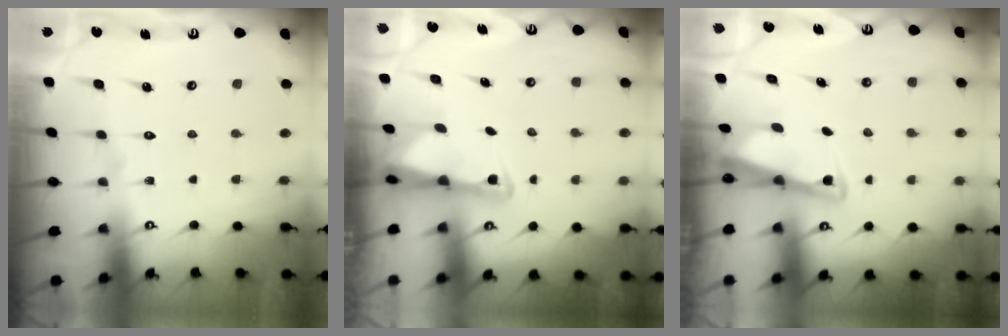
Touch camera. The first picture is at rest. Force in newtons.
{"total": 2.3, "press": 2.2, "slide": 0.5}
{"total": 2.5, "press": 2.5, "slide": 0.2}